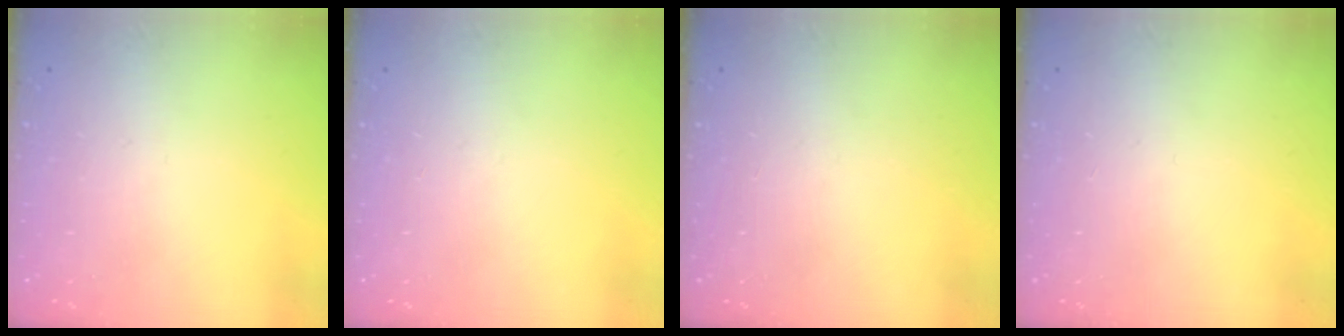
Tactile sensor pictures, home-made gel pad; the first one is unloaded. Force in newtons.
{"total": 0.0}
{"total": 0.0}
{"total": 0.0}